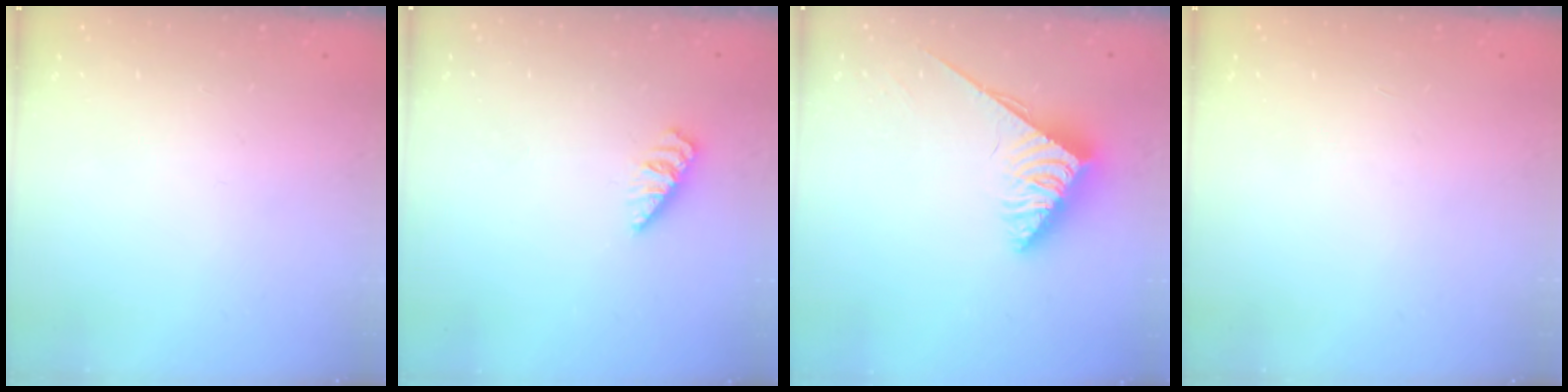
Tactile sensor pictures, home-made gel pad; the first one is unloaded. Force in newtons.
{"total": 0.0}
{"total": 3.9, "press": 3.9, "slide": 0.6}
{"total": 0.0}